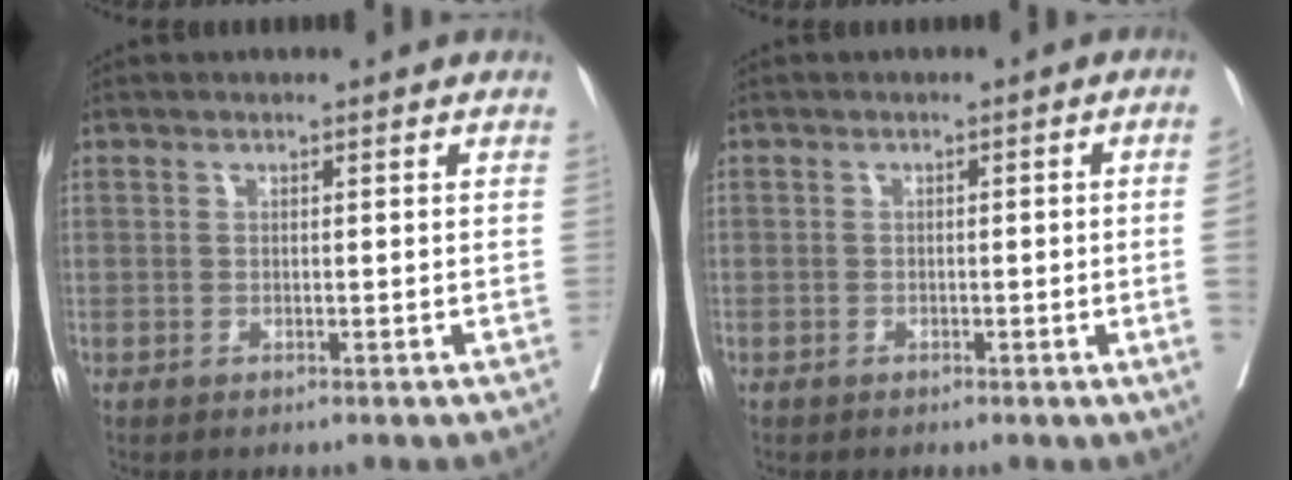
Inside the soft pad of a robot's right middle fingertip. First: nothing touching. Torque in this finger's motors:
{"motor_torque": [-0.45, -0.70, -1.05, -0.21]}